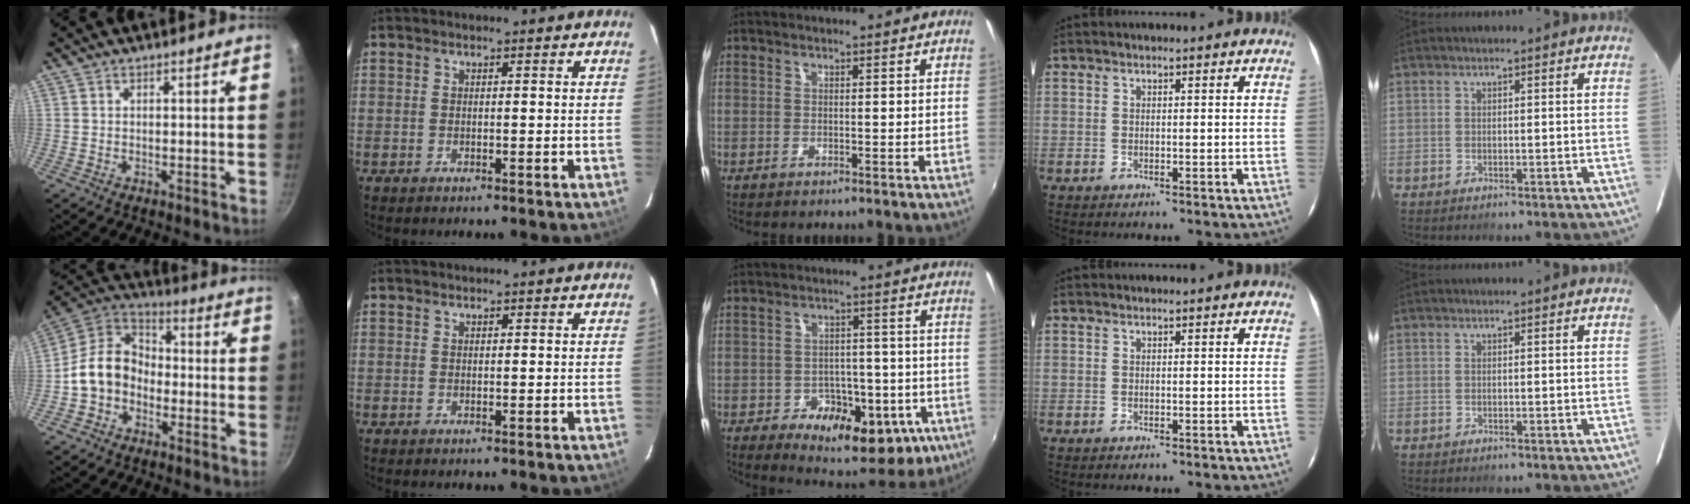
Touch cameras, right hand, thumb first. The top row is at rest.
{"thumb": {"total": 11.6, "force": [-2.9, 9.1, 6.5], "torque": [-0.079, 0.050, -0.076]}, "middle": {"total": 16.0, "force": [-6.8, 10.2, 10.3], "torque": [-0.169, -0.007, -0.079]}}